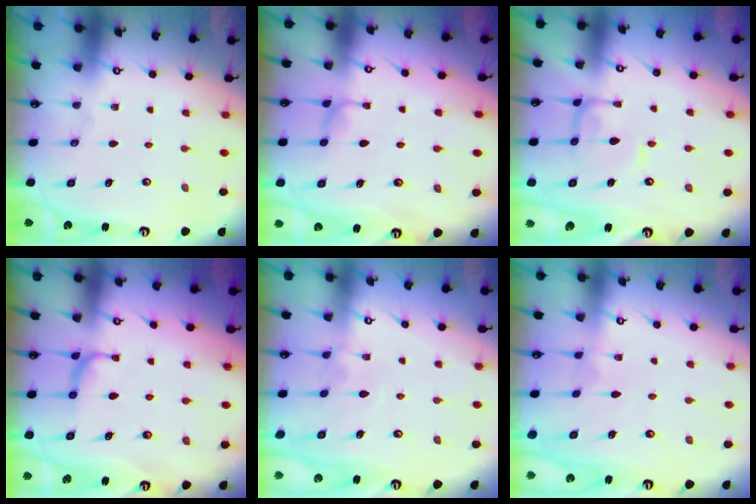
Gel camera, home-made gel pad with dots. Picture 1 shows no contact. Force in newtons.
{"total": 2.2, "press": 2.2, "slide": 0.4}
{"total": 1.0, "press": 0.9, "slide": 0.4}
{"total": 0.8, "press": 0.5, "slide": 0.6}
{"total": 3.6, "press": 3.6, "slide": 0.2}
{"total": 4.1, "press": 4.1, "slide": 0.1}